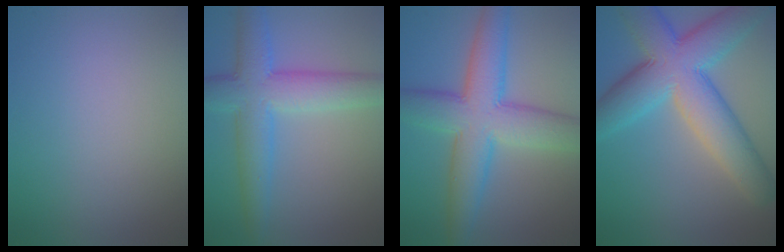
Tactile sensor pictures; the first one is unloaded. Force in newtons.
{"total": 7.2, "press": 7.2, "slide": 0.1}
{"total": 9.0, "press": 9.0, "slide": 0.1}
{"total": 10.6, "press": 10.6, "slide": 0.3}